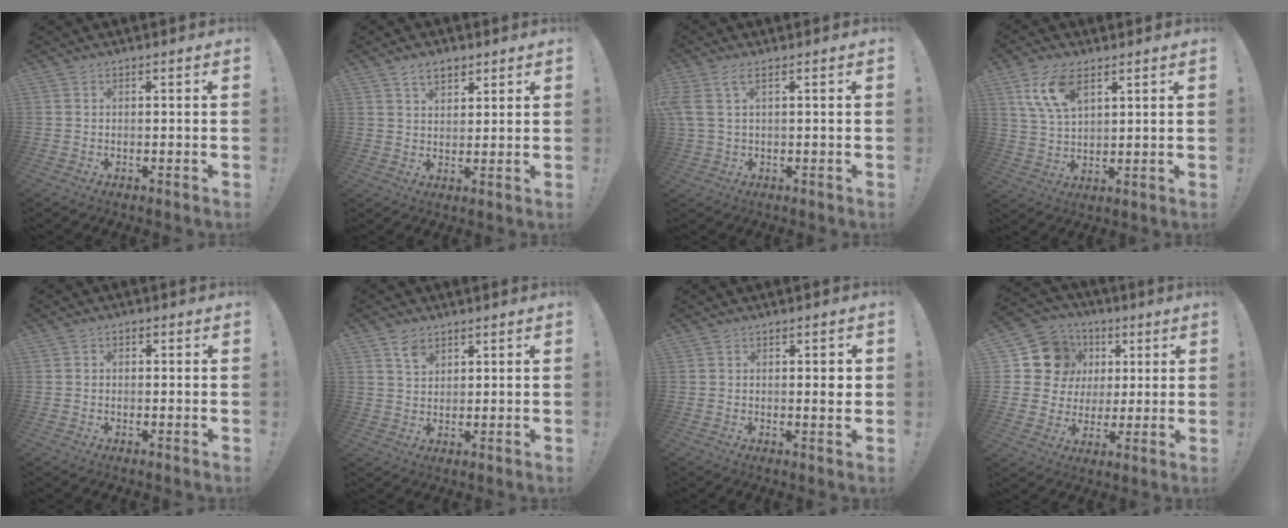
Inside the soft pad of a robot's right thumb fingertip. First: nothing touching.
{"total": 5.6, "force": [3.6, 3.2, 2.7], "torque": [-0.038, -0.015, 0.065]}
{"total": 3.9, "force": [1.5, 1.0, 3.4], "torque": [-0.072, -0.006, 0.029]}
{"total": 10.7, "force": [5.7, 5.5, 7.2], "torque": [-0.139, -0.011, 0.108]}
{"total": 1.3, "force": [-0.7, 1.0, 0.6], "torque": [-0.009, 0.006, -0.013]}
{"total": 4.2, "force": [2.9, 2.5, 1.6], "torque": [-0.017, -0.019, 0.052]}
{"total": 2.5, "force": [0.4, 0.5, 2.4], "torque": [-0.030, -0.005, 0.002]}
{"total": 14.4, "force": [4.2, 12.9, 4.9], "torque": [-0.062, -0.013, 0.099]}